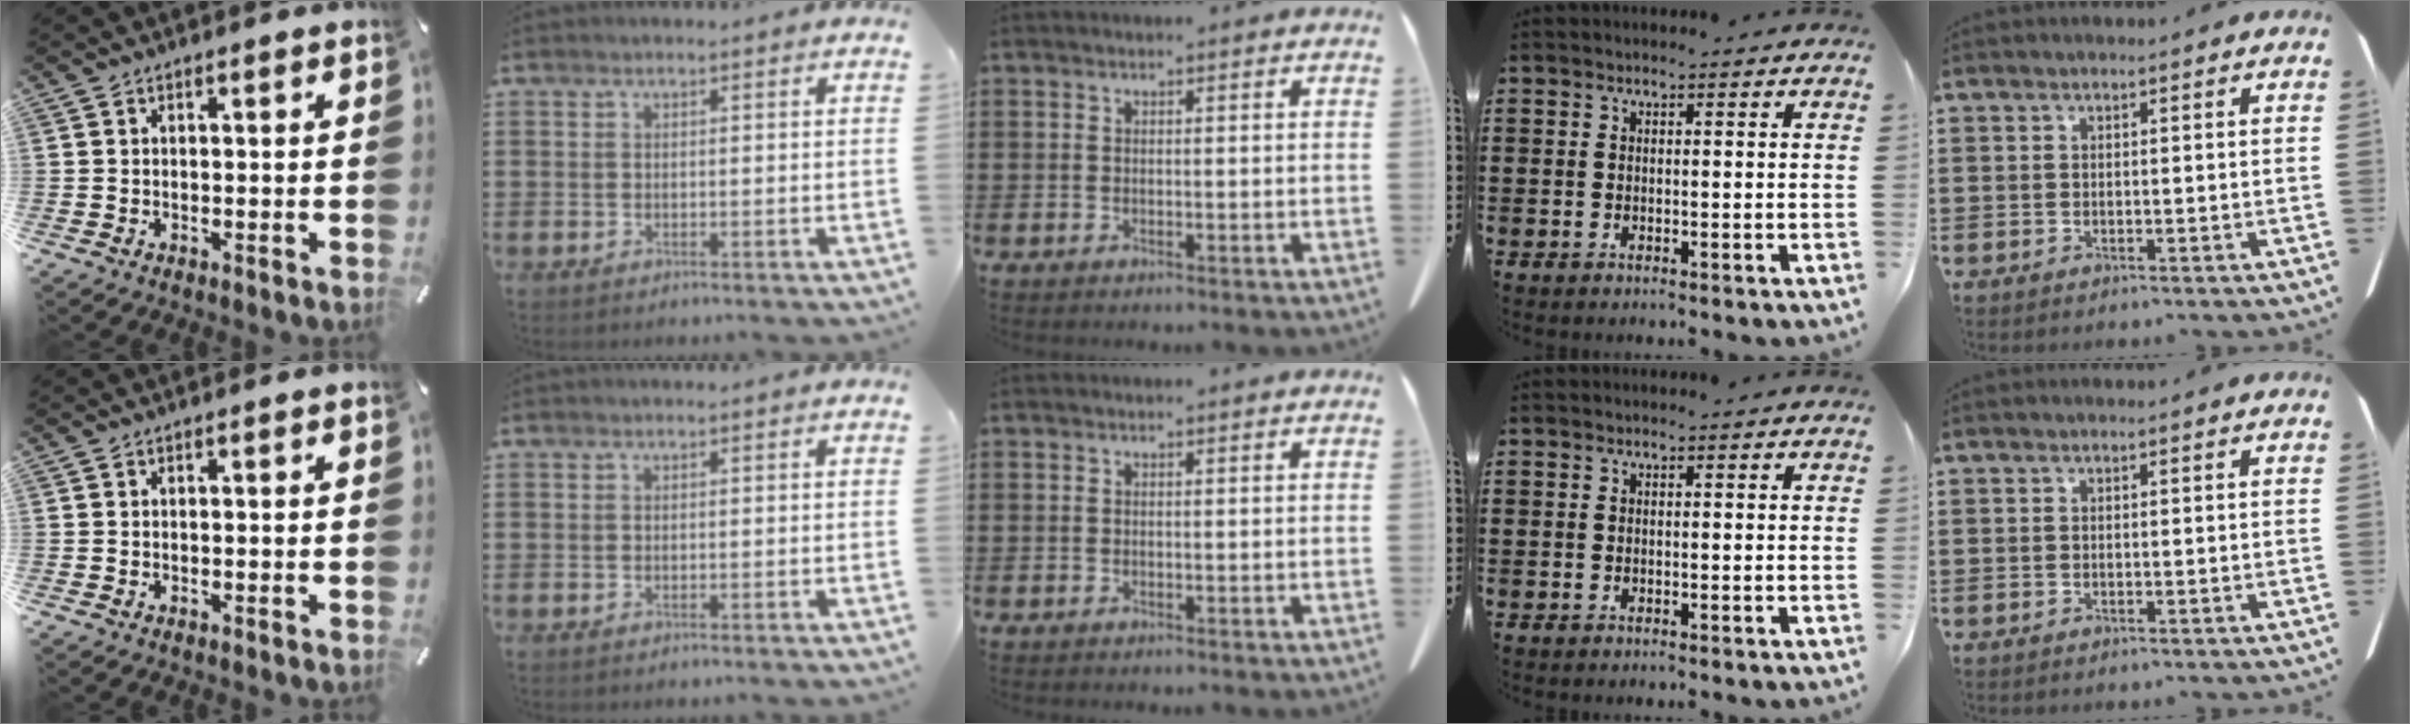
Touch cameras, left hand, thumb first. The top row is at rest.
{}